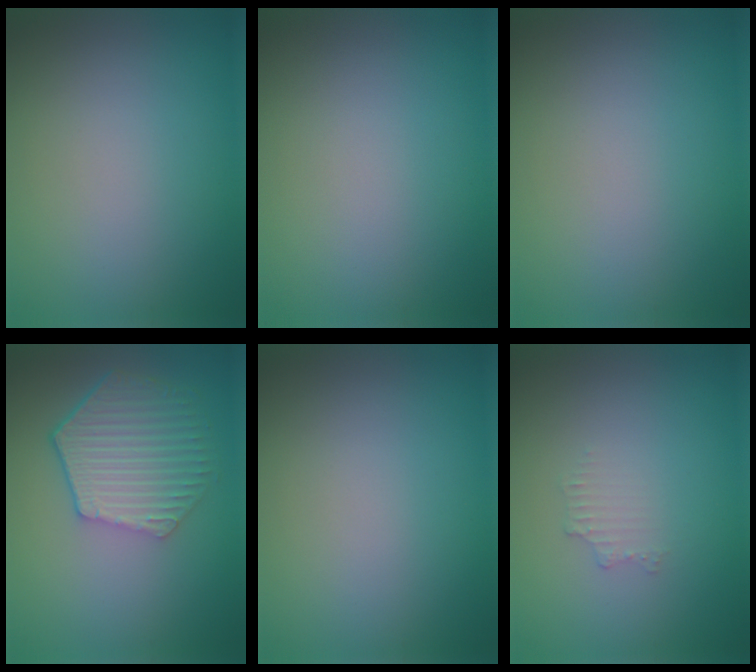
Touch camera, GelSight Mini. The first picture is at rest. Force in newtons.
{"total": 0.0}
{"total": 0.0}
{"total": 6.1, "press": 4.7, "slide": 3.9}
{"total": 0.0}
{"total": 0.6, "press": 0.4, "slide": 0.3}